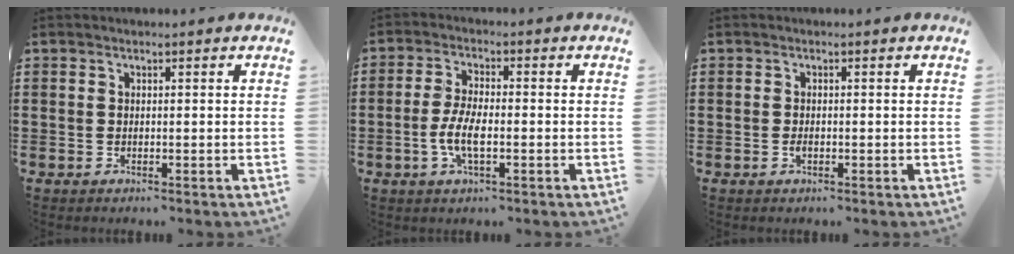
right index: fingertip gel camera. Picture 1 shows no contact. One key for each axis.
{"total": 5.7, "fx": -1.5, "fy": 1.8, "fz": 5.2, "tx": -0.123, "ty": -0.009, "tz": -0.037}
{"total": 1.0, "fx": -0.4, "fy": 0.4, "fz": 0.9, "tx": -0.017, "ty": -0.005, "tz": -0.006}